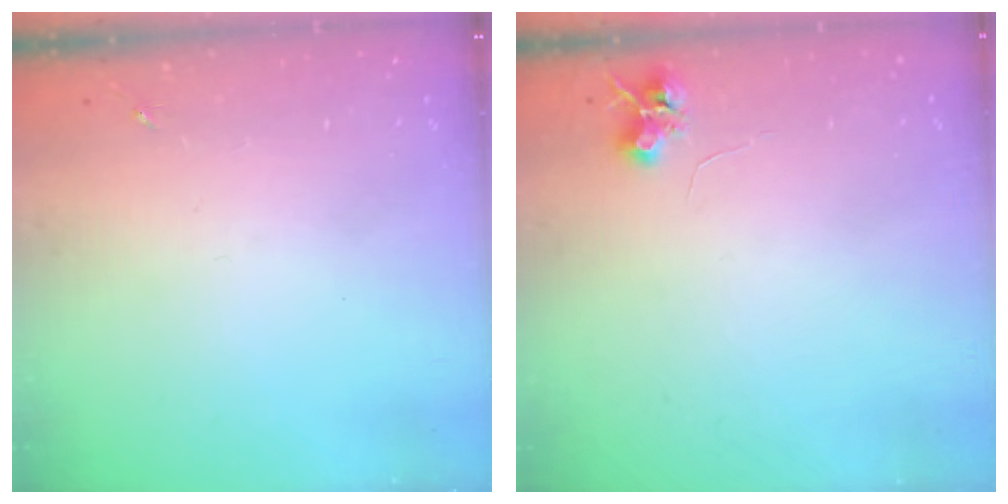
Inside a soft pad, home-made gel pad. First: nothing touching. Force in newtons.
{"total": 6.5, "press": 6.4, "slide": 0.9}